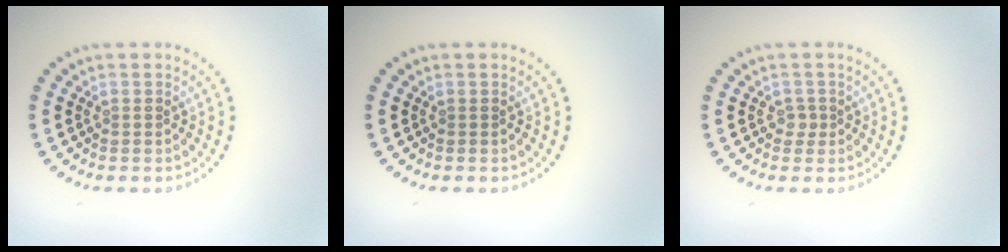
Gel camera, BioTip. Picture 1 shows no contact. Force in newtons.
{"total": 0.0}
{"total": 1.0, "press": 0.7, "slide": 0.6}